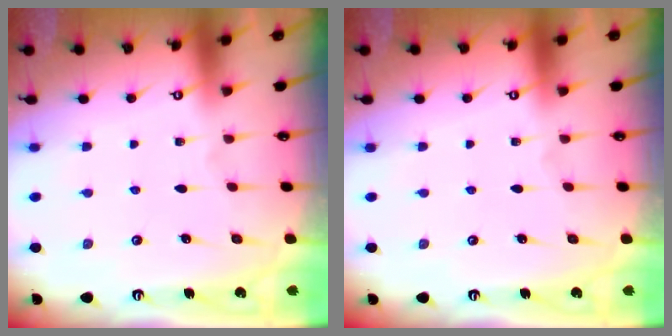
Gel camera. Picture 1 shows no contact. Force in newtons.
{"total": 0.0}